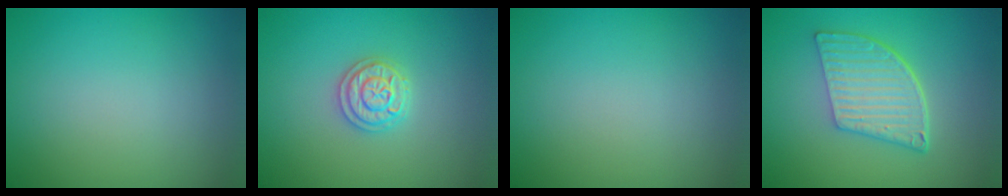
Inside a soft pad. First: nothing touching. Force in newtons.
{"total": 2.3, "press": 2.3, "slide": 0.5}
{"total": 0.0}
{"total": 5.7, "press": 4.2, "slide": 3.8}